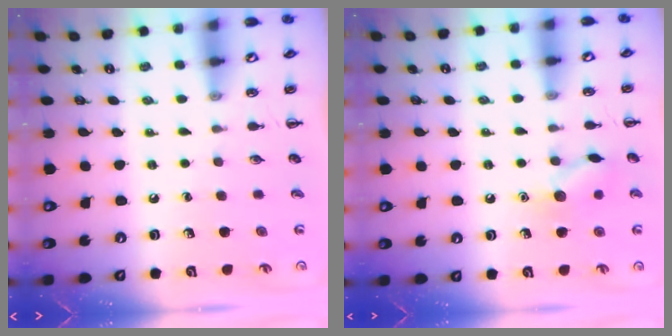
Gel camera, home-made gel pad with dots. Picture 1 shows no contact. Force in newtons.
{"total": 9.3, "press": 9.3, "slide": 0.9}